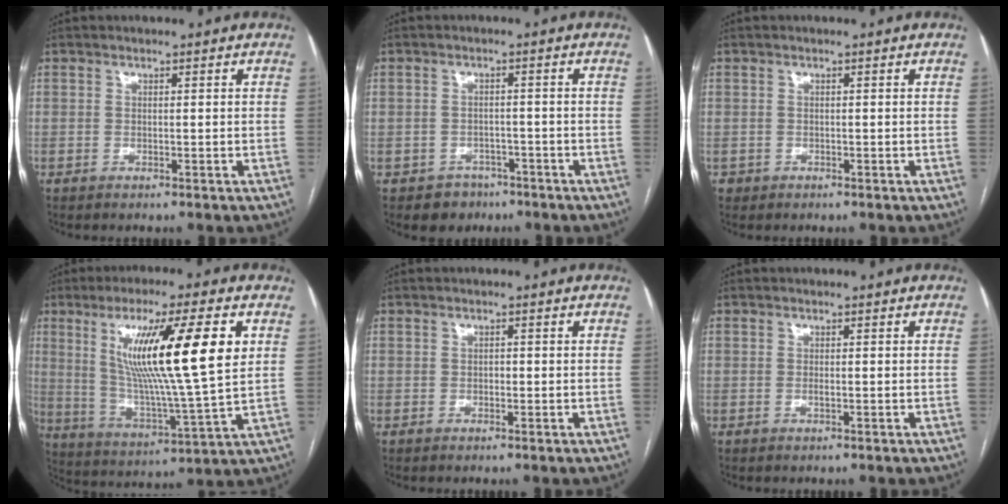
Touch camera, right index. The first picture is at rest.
{"total": 3.9, "force": [-2.3, 3.1, -0.1], "torque": [0.005, 0.013, -0.031]}
{"total": 0.8, "force": [-0.3, 0.7, -0.1], "torque": [-0.001, 0.006, -0.006]}
{"total": 18.8, "force": [5.5, 0.4, 18.0], "torque": [-0.313, -0.008, 0.088]}
{"total": 0.7, "force": [-0.1, 0.5, 0.5], "torque": [-0.006, 0.003, -0.003]}
{"total": 0.6, "force": [-0.2, 0.1, 0.6], "torque": [-0.013, 0.000, -0.002]}